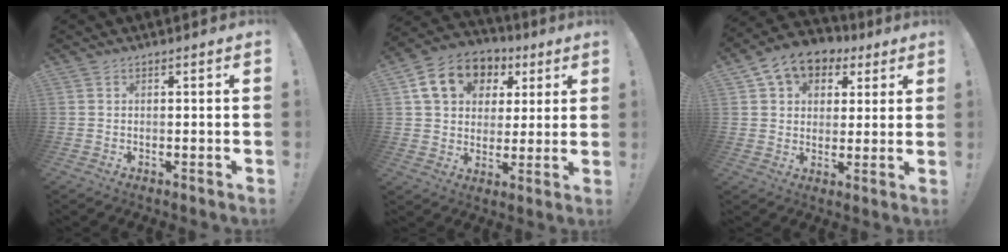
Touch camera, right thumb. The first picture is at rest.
{"total": 15.1, "force": [6.3, 11.6, 7.3], "torque": [-0.115, -0.012, 0.125]}
{"total": 9.6, "force": [5.0, 7.3, 3.7], "torque": [-0.061, -0.025, 0.100]}